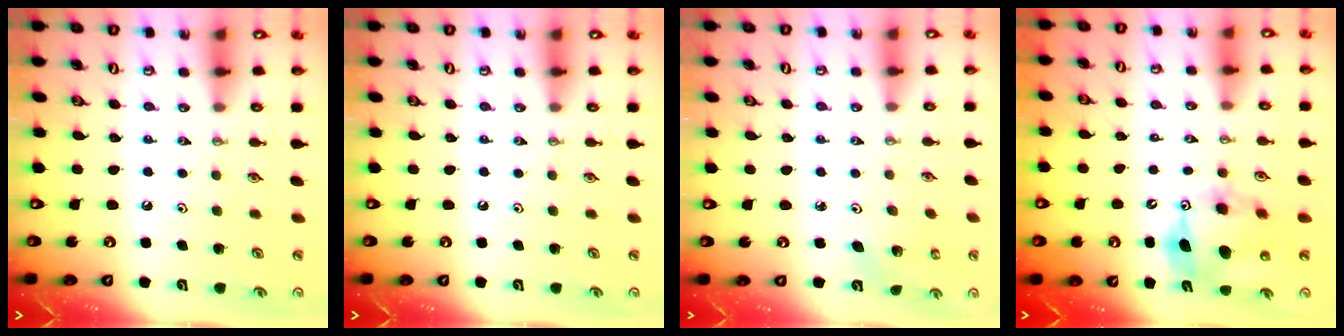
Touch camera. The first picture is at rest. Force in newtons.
{"total": 0.0}
{"total": 2.7, "press": 2.7, "slide": 0.2}
{"total": 12.3, "press": 12.0, "slide": 2.7}